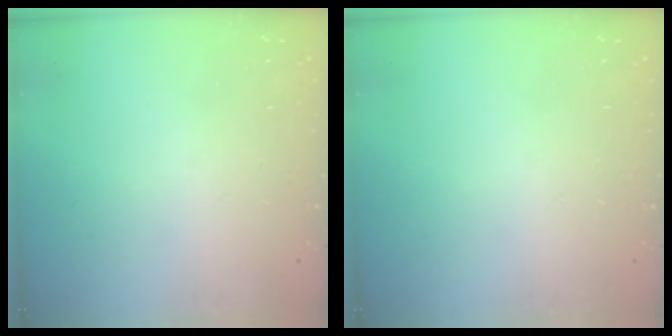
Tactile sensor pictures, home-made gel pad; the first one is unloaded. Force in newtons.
{"total": 0.0}